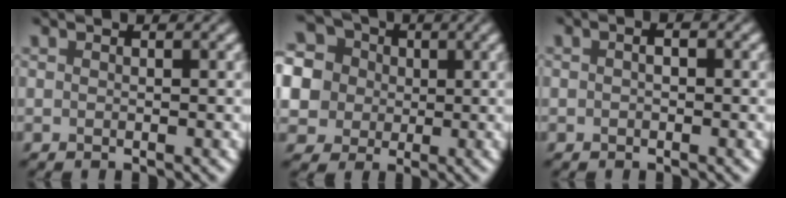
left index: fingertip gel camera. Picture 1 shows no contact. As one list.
[{"total": 12.2, "force": [4.0, 10.2, 5.4], "torque": [-0.138, 0.040, 0.050]}, {"total": 1.1, "force": [-0.1, 0.7, 0.8], "torque": [-0.012, 0.003, -0.004]}]